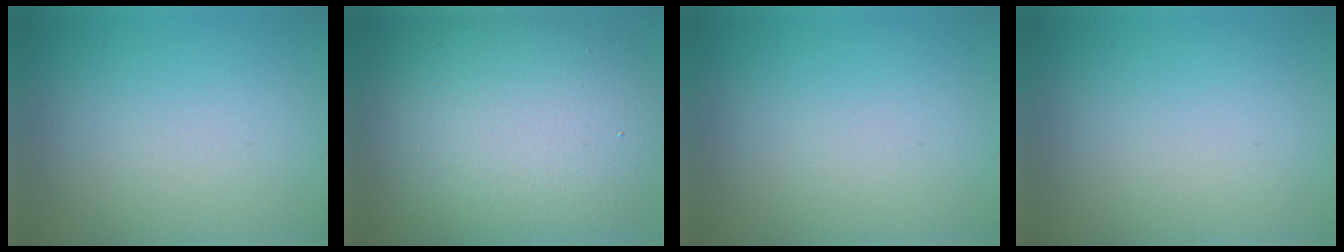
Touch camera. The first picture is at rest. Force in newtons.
{"total": 14.2, "press": 14.1, "slide": 1.2}
{"total": 0.0}
{"total": 0.0}